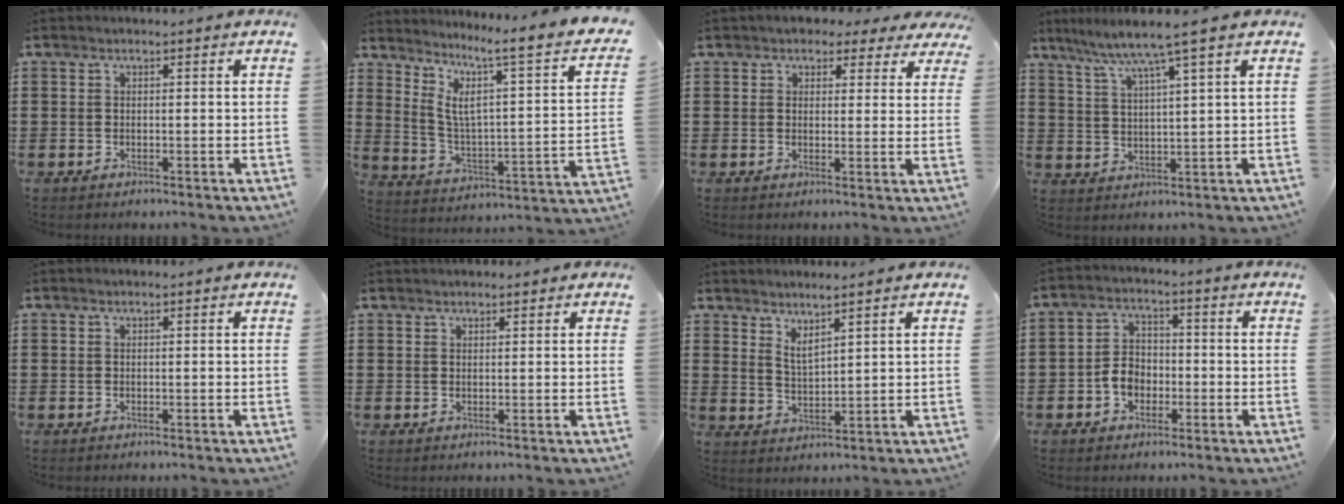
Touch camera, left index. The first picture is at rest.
{"total": 5.4, "force": [3.2, 0.0, 4.4], "torque": [-0.106, -0.044, 0.036]}
{"total": 3.1, "force": [2.5, 1.6, 0.8], "torque": [-0.020, 0.000, 0.043]}
{"total": 5.5, "force": [3.9, -0.9, 3.8], "torque": [-0.088, -0.021, 0.060]}
{"total": 0.0}
{"total": 1.1, "force": [1.0, 0.4, 0.1], "torque": [-0.003, 0.002, 0.020]}
{"total": 2.7, "force": [2.5, 0.0, 1.2], "torque": [-0.028, -0.004, 0.045]}
{"total": 4.2, "force": [-1.7, 3.2, 2.2], "torque": [-0.055, 0.007, -0.036]}